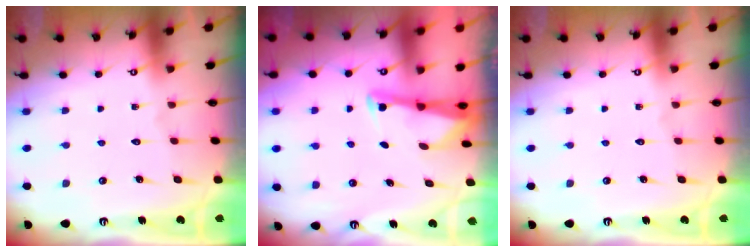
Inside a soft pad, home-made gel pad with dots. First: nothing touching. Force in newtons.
{"total": 3.1, "press": 3.1, "slide": 0.2}
{"total": 0.0}